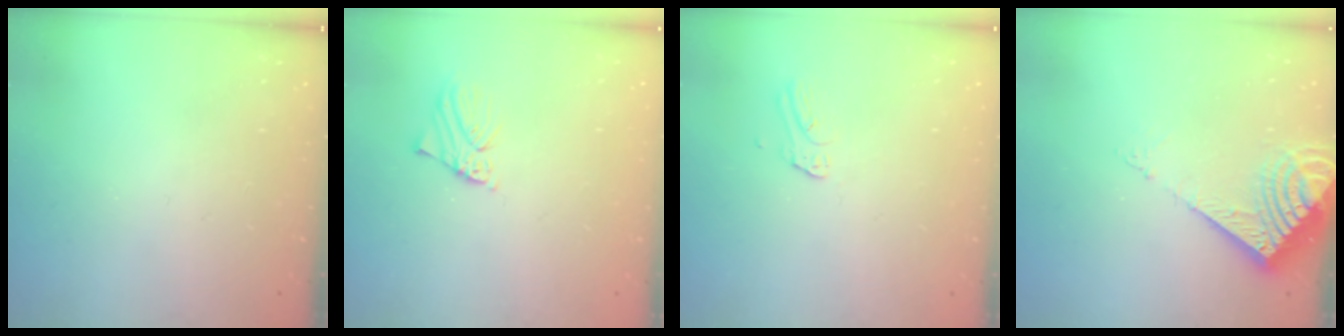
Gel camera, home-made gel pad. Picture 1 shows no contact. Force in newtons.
{"total": 1.6, "press": 1.6, "slide": 0.1}
{"total": 3.0, "press": 3.0, "slide": 0.1}
{"total": 9.4, "press": 9.4, "slide": 1.2}